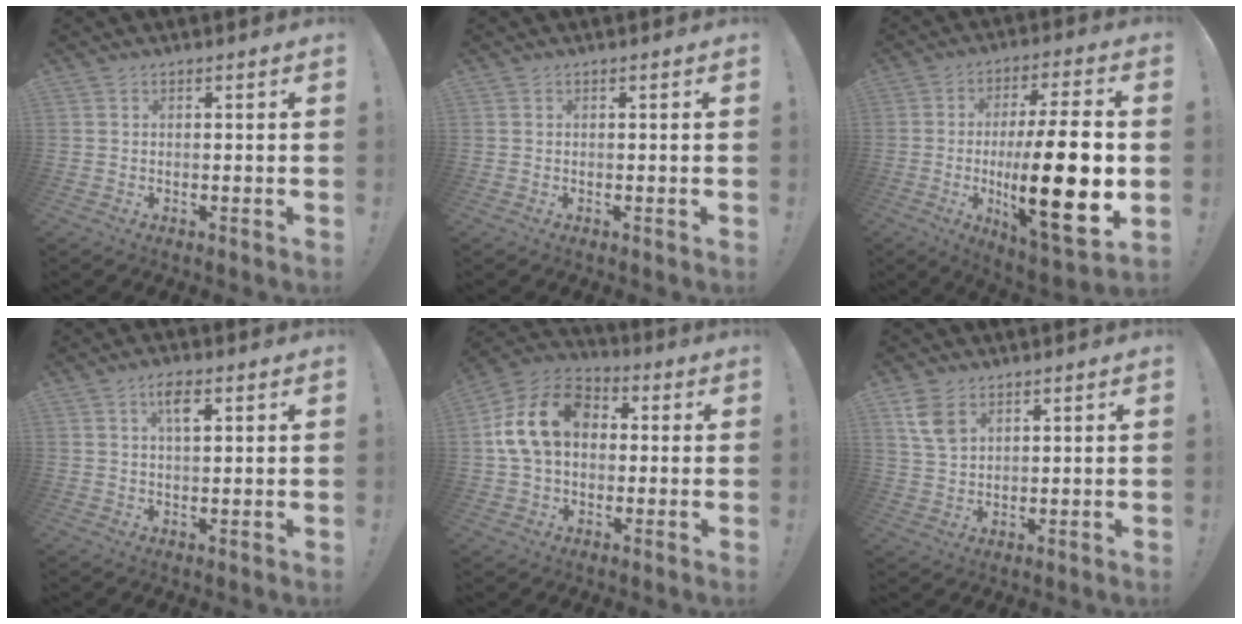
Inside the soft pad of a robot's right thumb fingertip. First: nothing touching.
{"total": 0.0}
{"total": 24.2, "force": [-2.8, 6.3, 23.2], "torque": [-0.388, -0.007, -0.045]}
{"total": 4.6, "force": [2.0, 1.8, 3.7], "torque": [-0.060, 0.000, 0.029]}
{"total": 17.3, "force": [3.3, 12.5, 11.5], "torque": [-0.200, 0.016, 0.065]}
{"total": 7.3, "force": [3.7, 4.7, 4.0], "torque": [-0.061, -0.011, 0.074]}